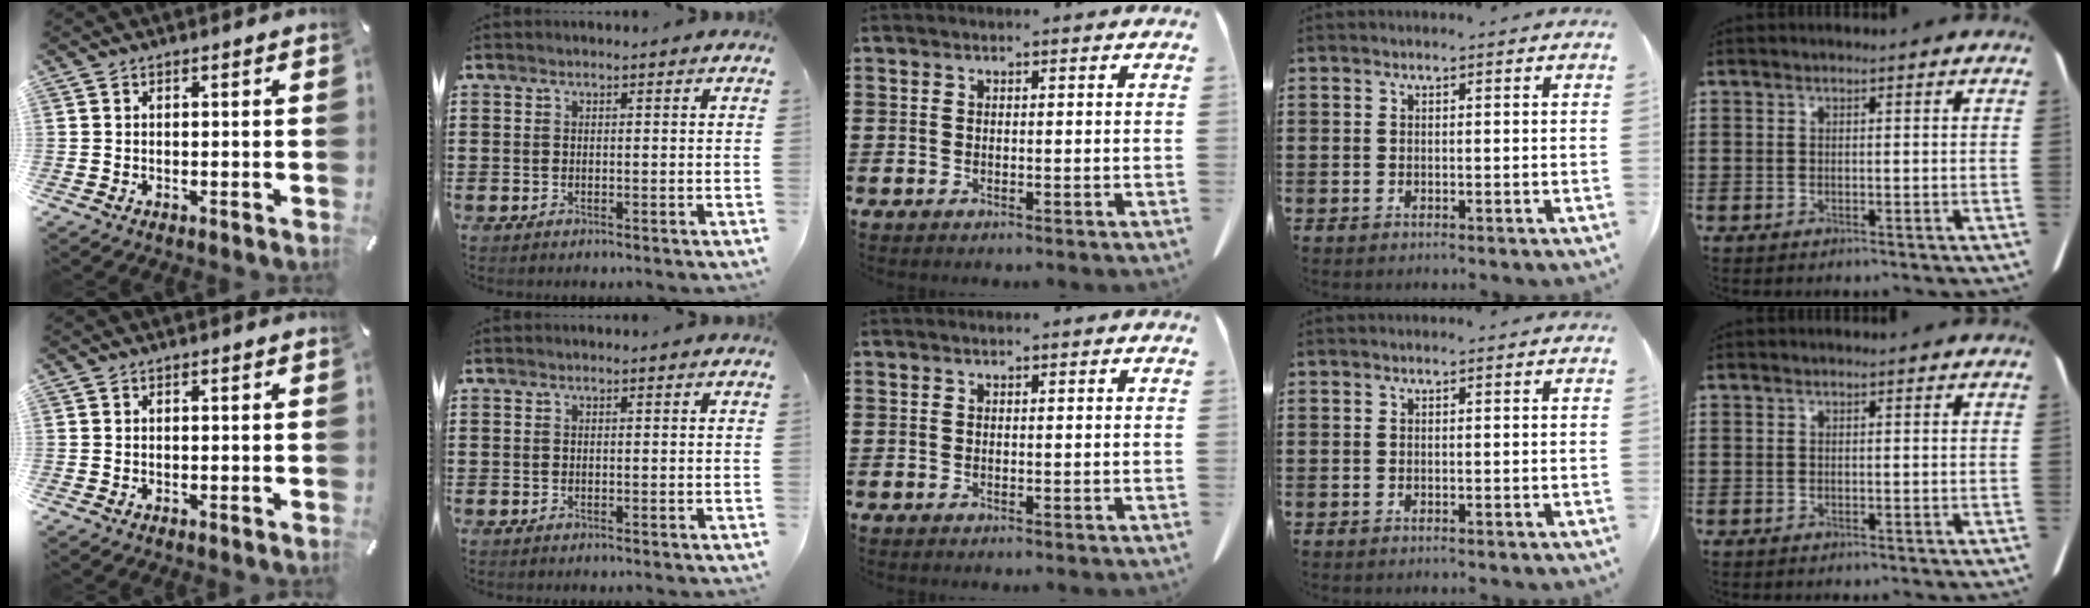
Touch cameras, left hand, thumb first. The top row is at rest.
{}